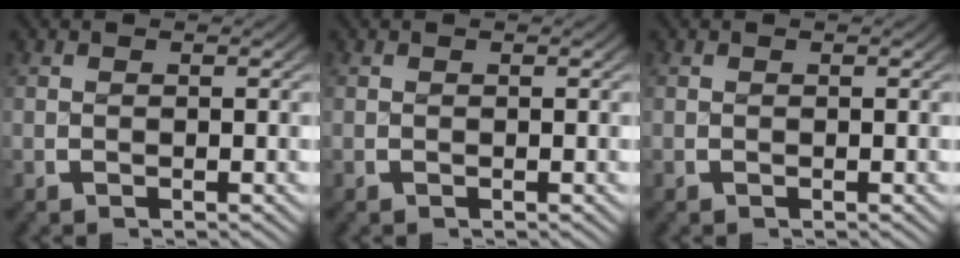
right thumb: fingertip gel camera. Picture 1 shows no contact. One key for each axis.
{"total": 0.0}
{"total": 0.0}